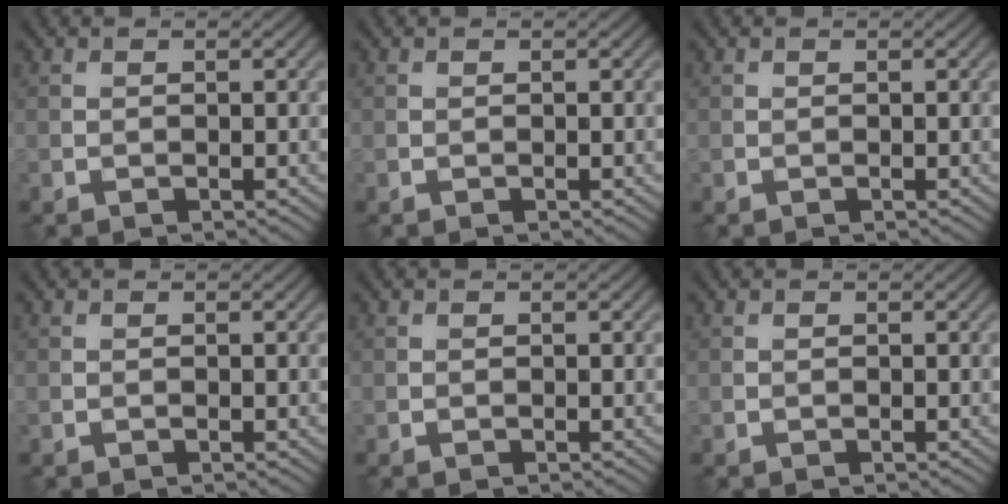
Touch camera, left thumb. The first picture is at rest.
{"total": 0.0}
{"total": 0.0}
{"total": 0.0}
{"total": 0.0}
{"total": 0.0}